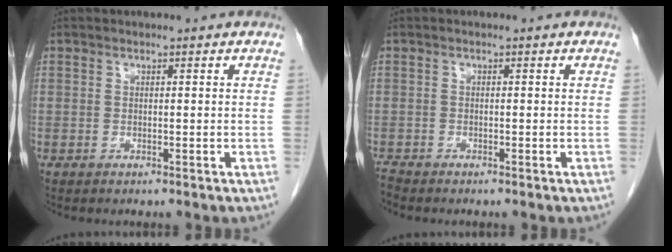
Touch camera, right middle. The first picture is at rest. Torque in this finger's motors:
{"motor_torque": [0.07, -0.27, -0.01, 0.01]}